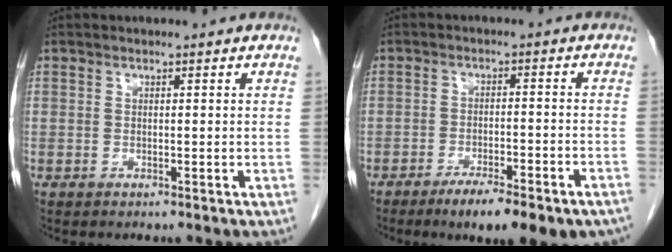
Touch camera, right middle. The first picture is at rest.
{"total": 12.7, "force": [-9.2, 2.4, 8.4], "torque": [-0.087, -0.004, -0.131]}